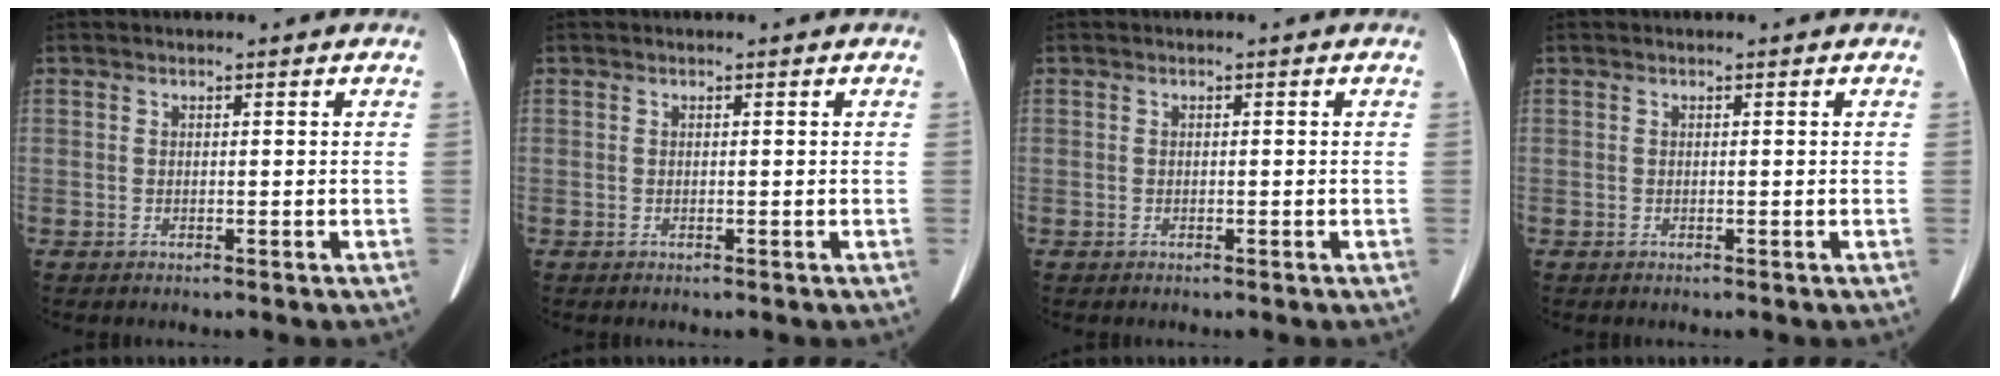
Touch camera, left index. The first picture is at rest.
{"total": 0.0}
{"total": 0.0}
{"total": 0.0}